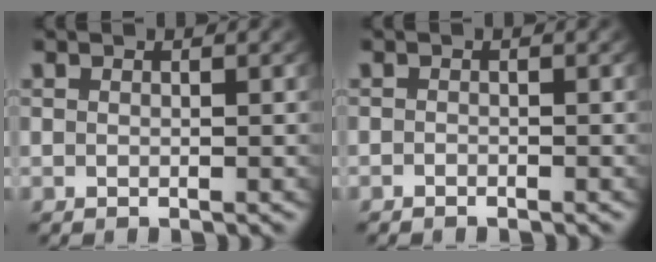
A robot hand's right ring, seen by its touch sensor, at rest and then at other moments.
{"total": 0.5, "force": [-0.5, -0.1, 0.0], "torque": [-0.006, -0.010, -0.004]}